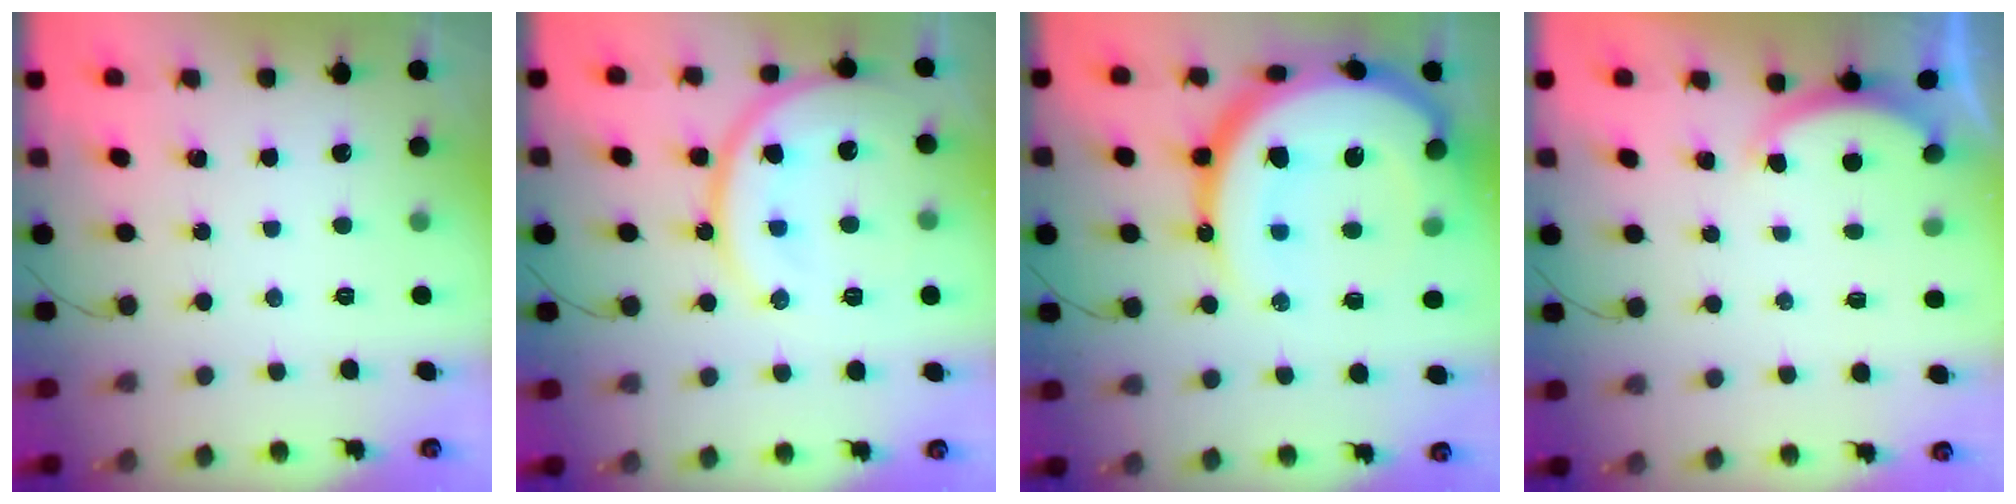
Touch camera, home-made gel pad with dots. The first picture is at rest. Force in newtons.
{"total": 17.0, "press": 17.0, "slide": 1.0}
{"total": 28.4, "press": 28.2, "slide": 2.8}
{"total": 1.3, "press": 1.2, "slide": 0.5}